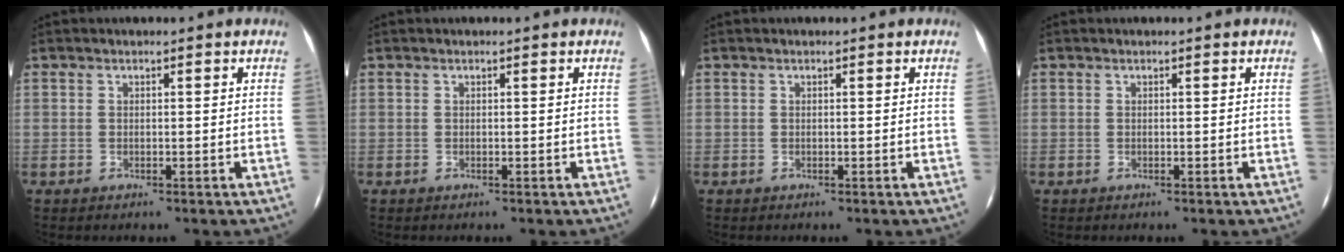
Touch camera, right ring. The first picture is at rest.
{"total": 0.0}
{"total": 0.0}
{"total": 0.0}